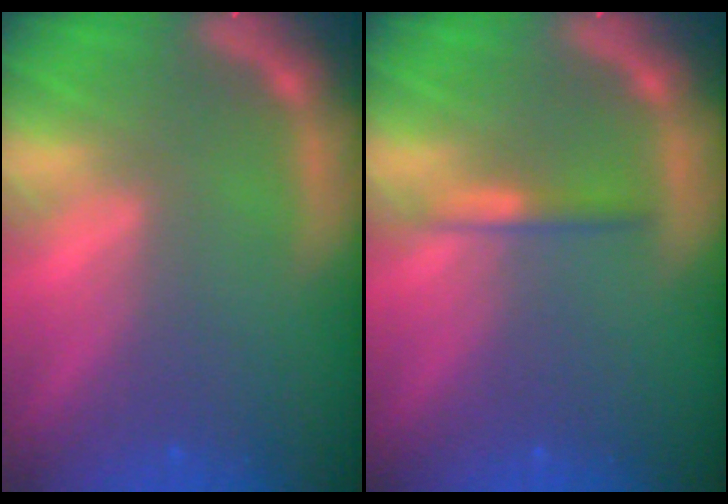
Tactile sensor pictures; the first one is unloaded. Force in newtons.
{"total": 1.4}